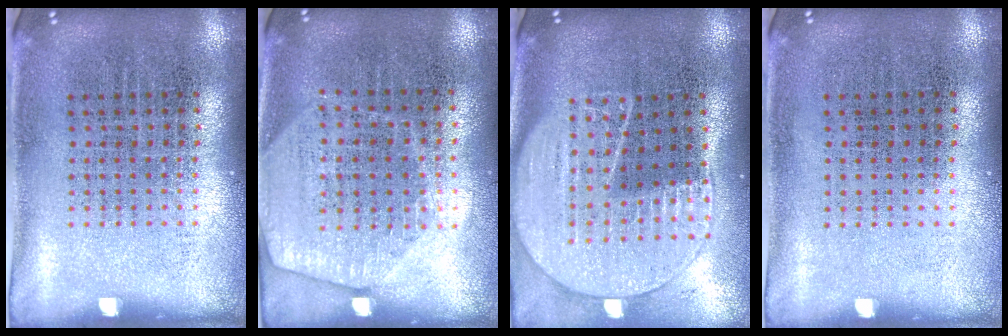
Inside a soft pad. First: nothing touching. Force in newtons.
{"total": 1.7, "press": 1.6, "slide": 0.8}
{"total": 2.0, "press": 1.8, "slide": 0.8}
{"total": 0.0}